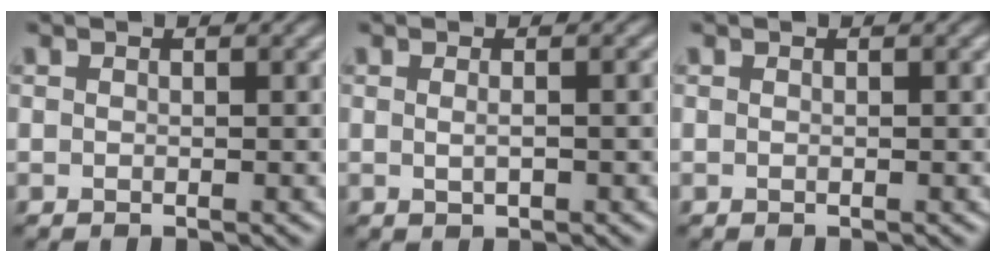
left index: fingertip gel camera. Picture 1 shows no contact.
{"total": 1.1, "force": [0.2, 0.3, 1.1], "torque": [-0.016, -0.006, 0.001]}
{"total": 0.0}